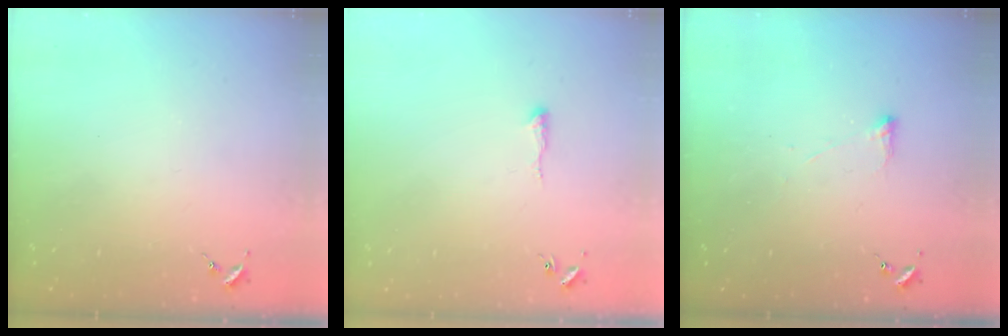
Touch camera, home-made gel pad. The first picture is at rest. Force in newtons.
{"total": 4.4, "press": 4.3, "slide": 0.7}
{"total": 2.8, "press": 2.7, "slide": 0.7}